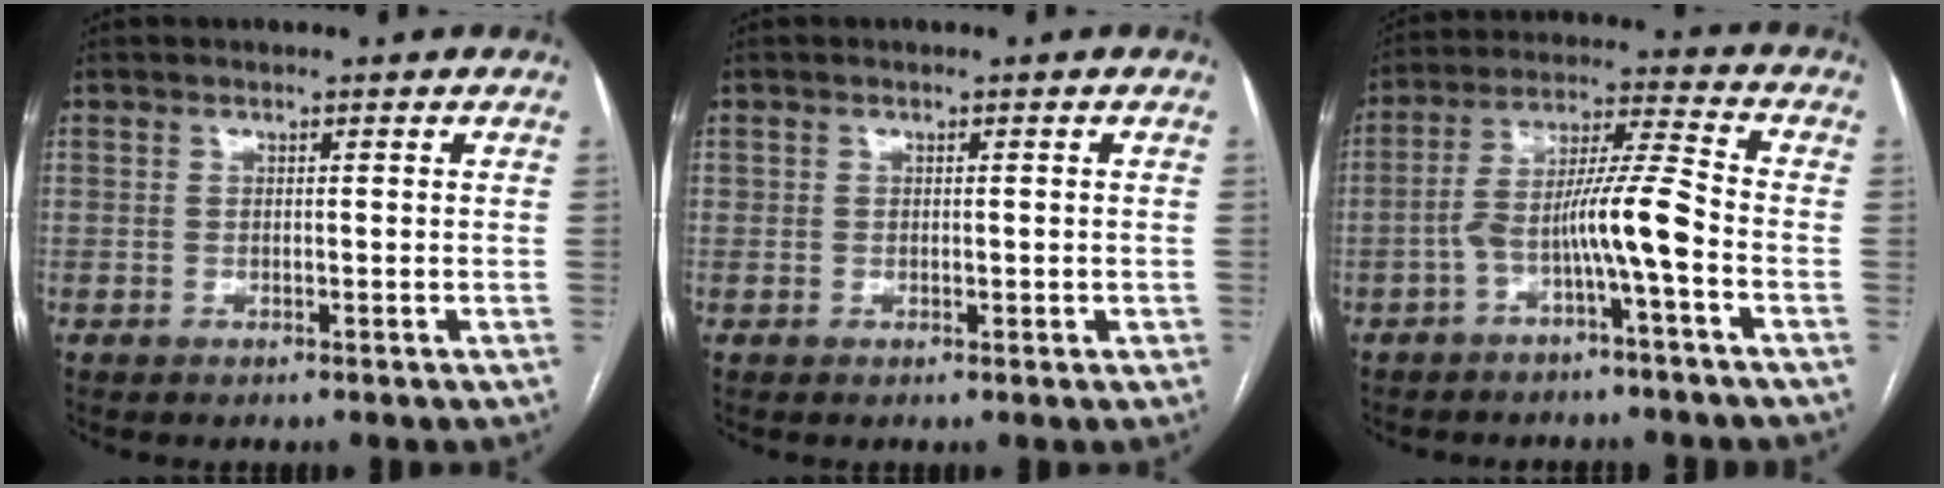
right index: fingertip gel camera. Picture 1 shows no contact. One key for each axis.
{"total": 1.2, "fx": -0.1, "fy": 0.9, "fz": 0.8, "tx": -0.011, "ty": 0.006, "tz": 0.003}
{"total": 9.1, "fx": -3.4, "fy": -0.2, "fz": 8.4, "tx": -0.155, "ty": 0.028, "tz": -0.061}